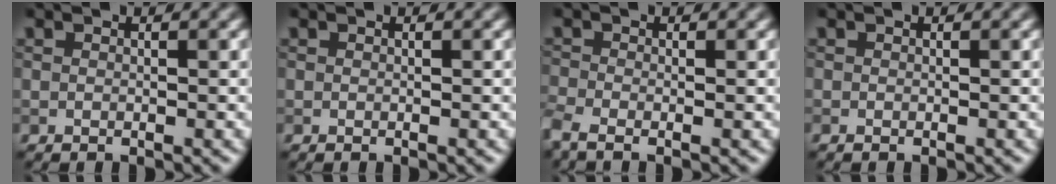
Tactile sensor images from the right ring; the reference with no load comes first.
{"total": 0.0}
{"total": 2.0, "force": [-1.3, 0.7, 1.3], "torque": [-0.034, -0.013, -0.035]}
{"total": 0.0}